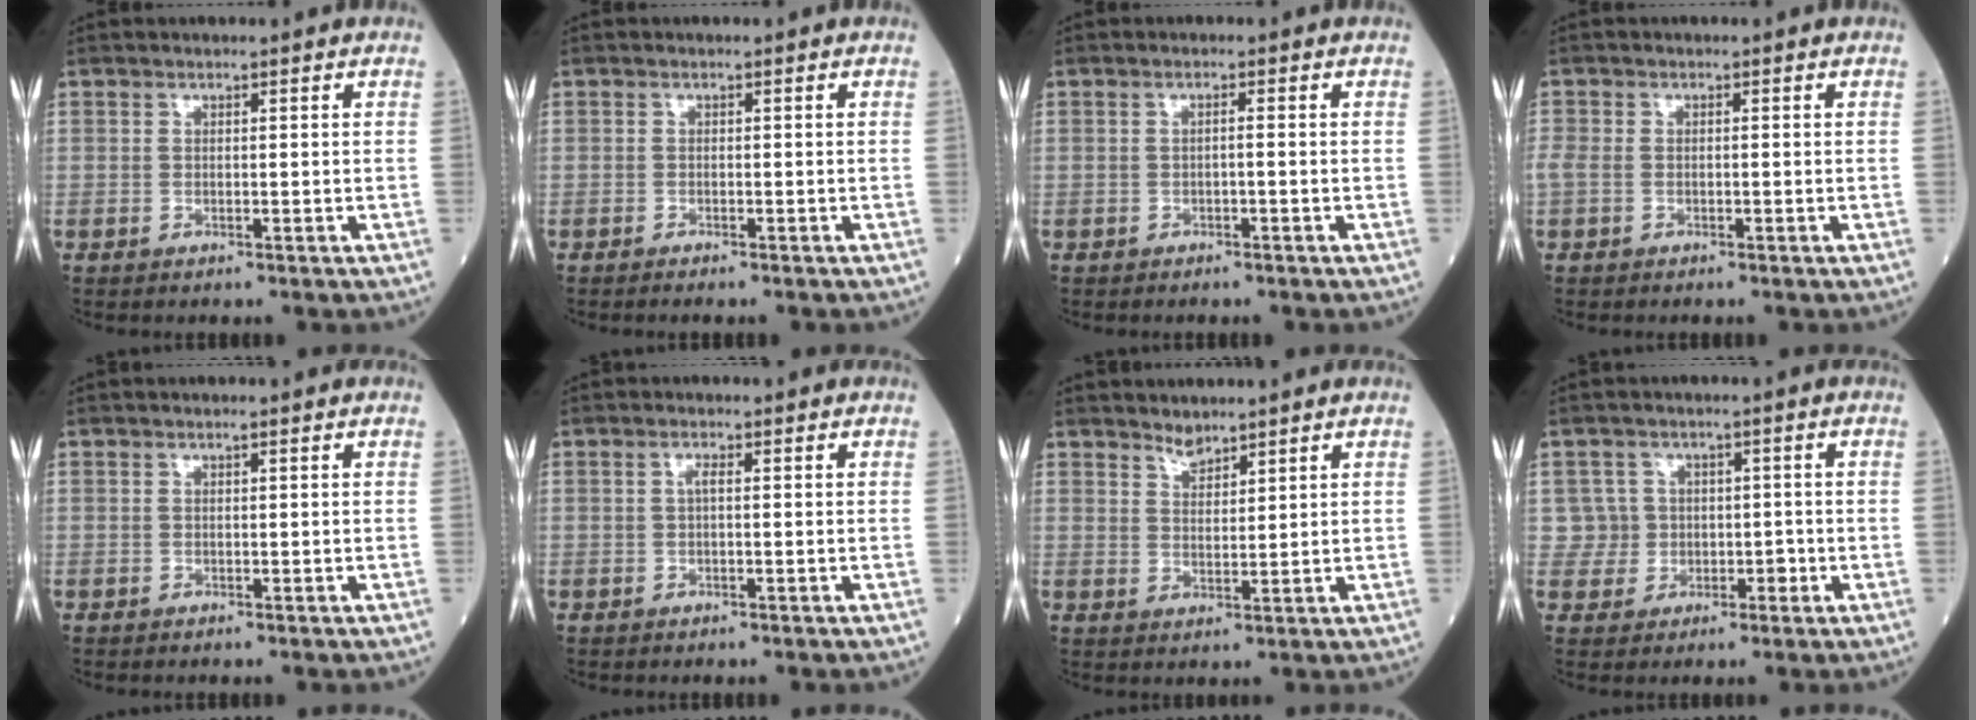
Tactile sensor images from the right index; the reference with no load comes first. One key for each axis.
{"total": 1.0, "fx": -0.9, "fy": 0.1, "fz": 0.5, "tx": -0.010, "ty": -0.002, "tz": -0.013}
{"total": 0.8, "fx": -0.3, "fy": 0.0, "fz": 0.8, "tx": -0.011, "ty": 0.002, "tz": -0.004}
{"total": 2.0, "fx": -0.4, "fy": 1.1, "fz": 1.6, "tx": -0.056, "ty": 0.013, "tz": -0.007}
{"total": 0.0}
{"total": 1.0, "fx": 0.1, "fy": 0.2, "fz": 1.0, "tx": -0.020, "ty": 0.003, "tz": -0.001}
{"total": 2.3, "fx": 2.2, "fy": 0.6, "fz": 0.5, "tx": -0.006, "ty": -0.002, "tz": 0.041}
{"total": 4.2, "fx": 0.0, "fy": 4.2, "fz": -0.2, "tx": 0.023, "ty": 0.016, "tz": 0.002}